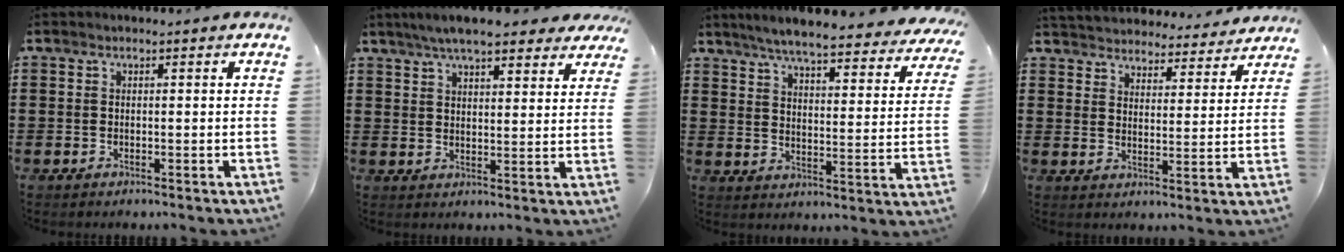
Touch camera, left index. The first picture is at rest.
{"total": 7.1, "force": [6.1, 1.1, 3.3], "torque": [-0.082, -0.006, 0.112]}
{"total": 6.3, "force": [5.8, -0.2, 2.6], "torque": [-0.077, -0.039, 0.097]}
{"total": 4.1, "force": [4.1, 0.2, -0.5], "torque": [-0.007, -0.033, 0.067]}